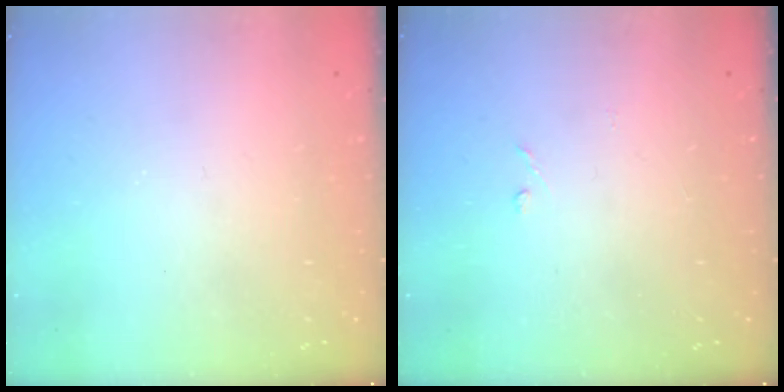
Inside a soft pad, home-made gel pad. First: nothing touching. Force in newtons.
{"total": 3.1, "press": 3.0, "slide": 0.4}